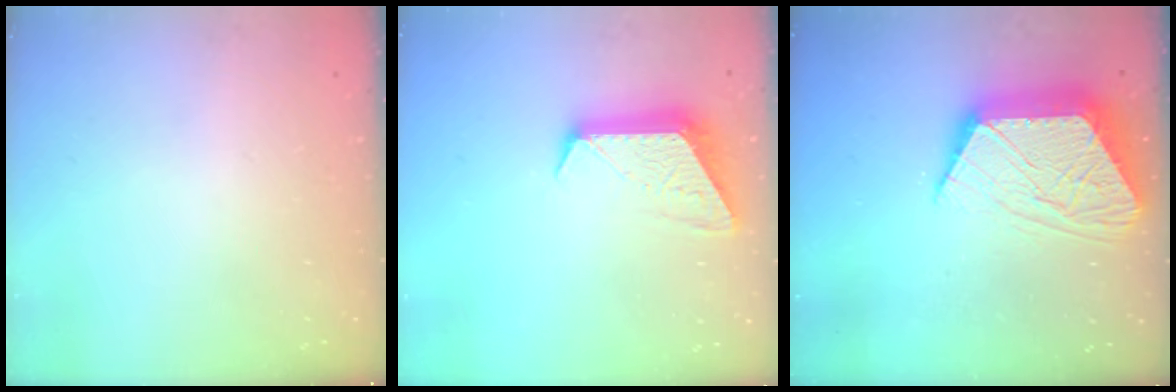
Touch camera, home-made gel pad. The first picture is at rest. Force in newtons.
{"total": 10.4, "press": 10.4, "slide": 0.9}
{"total": 18.1, "press": 18.1, "slide": 1.2}